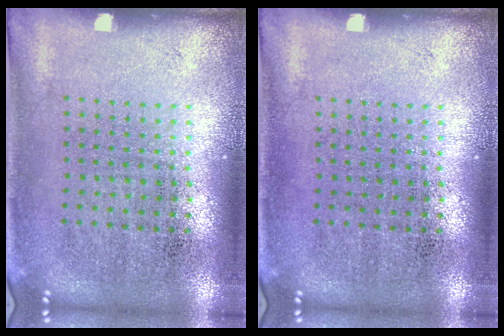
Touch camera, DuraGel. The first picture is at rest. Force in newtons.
{"total": 0.0}